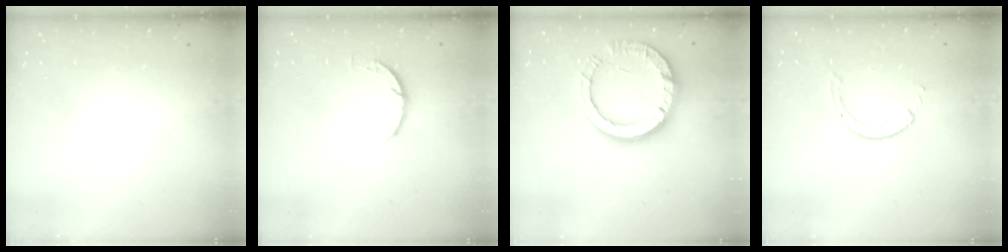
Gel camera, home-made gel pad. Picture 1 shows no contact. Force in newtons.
{"total": 5.0, "press": 4.9, "slide": 0.7}
{"total": 14.3, "press": 14.2, "slide": 1.7}
{"total": 1.4, "press": 1.4, "slide": 0.1}